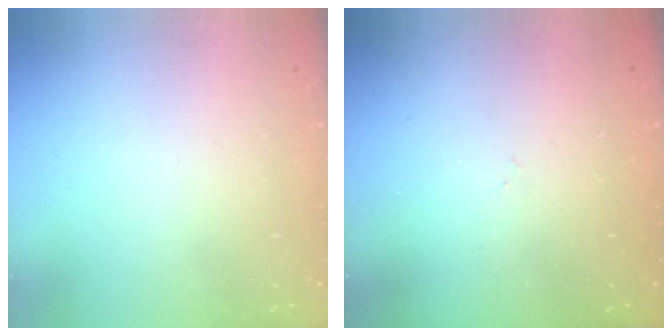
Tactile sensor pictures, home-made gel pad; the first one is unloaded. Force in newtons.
{"total": 4.0, "press": 4.0, "slide": 0.5}